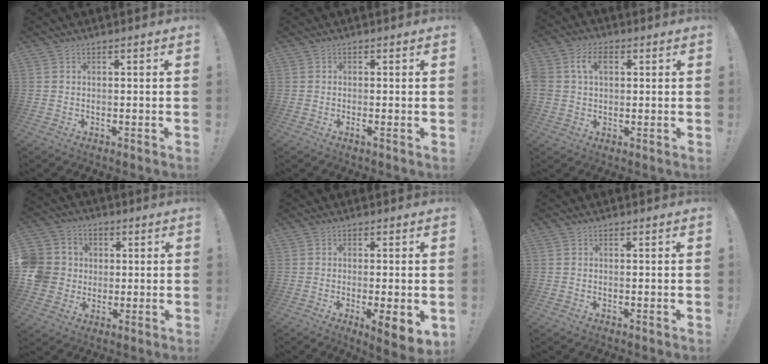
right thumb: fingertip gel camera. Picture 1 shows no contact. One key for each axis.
{"total": 1.5, "fx": -0.3, "fy": -0.3, "fz": 1.4, "tx": -0.018, "ty": -0.007, "tz": -0.008}
{"total": 7.6, "fx": 2.0, "fy": 5.4, "fz": 4.8, "tx": -0.093, "ty": 0.013, "tz": 0.039}
{"total": 10.9, "fx": 0.3, "fy": 10.3, "fz": 3.6, "tx": -0.075, "ty": 0.006, "tz": 0.011}
{"total": 6.6, "fx": -0.9, "fy": 0.8, "fz": 6.5, "tx": -0.089, "ty": -0.008, "tz": -0.008}
{"total": 0.0}